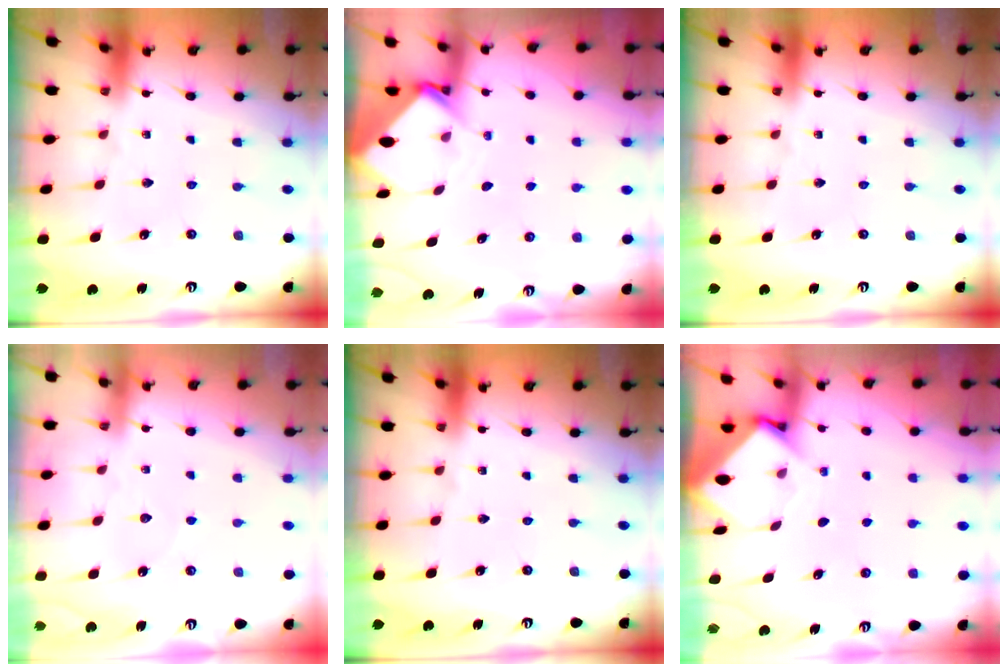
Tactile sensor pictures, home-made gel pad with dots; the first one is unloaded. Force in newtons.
{"total": 3.2, "press": 3.2, "slide": 0.2}
{"total": 0.0}
{"total": 2.0, "press": 2.0, "slide": 0.2}
{"total": 0.0}
{"total": 4.0, "press": 3.9, "slide": 0.3}